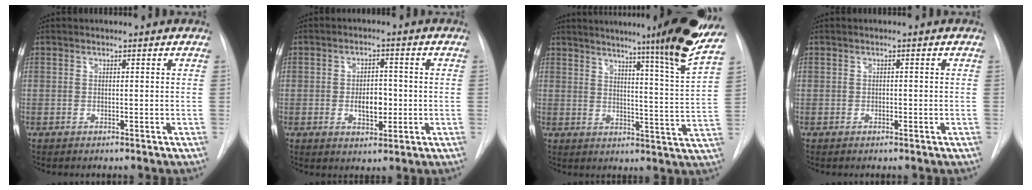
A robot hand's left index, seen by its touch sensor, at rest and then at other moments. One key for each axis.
{"total": 5.1, "fx": -0.7, "fy": 2.7, "fz": 4.2, "tx": -0.064, "ty": 0.004, "tz": -0.005}
{"total": 18.6, "fx": 15.0, "fy": -2.6, "fz": 10.6, "tx": -0.153, "ty": -0.067, "tz": 0.181}
{"total": 0.6, "fx": -0.2, "fy": 0.4, "fz": 0.4, "tx": -0.002, "ty": 0.003, "tz": -0.003}